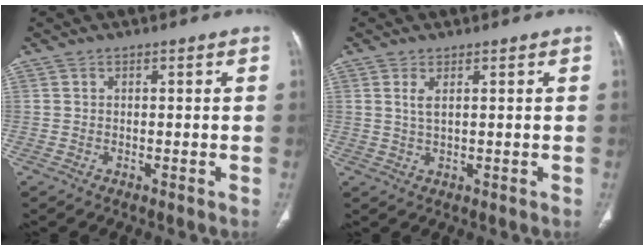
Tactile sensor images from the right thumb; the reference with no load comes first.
{"total": 2.1, "force": [0.9, 0.7, 1.8], "torque": [-0.044, -0.005, 0.025]}